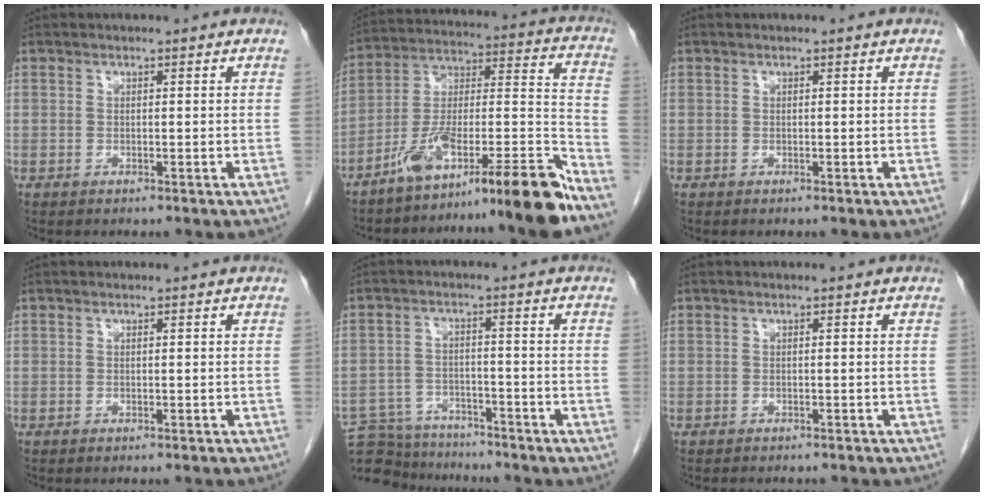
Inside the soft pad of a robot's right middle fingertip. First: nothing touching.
{"total": 19.7, "force": [-14.7, 0.1, 13.0], "torque": [-0.194, 0.013, -0.248]}
{"total": 0.0}
{"total": 3.2, "force": [-3.1, -0.2, 1.0], "torque": [-0.016, -0.011, -0.034]}
{"total": 11.8, "force": [-11.0, 3.7, 2.0], "torque": [-0.042, 0.009, -0.167]}
{"total": 5.7, "force": [-5.2, 1.2, 2.0], "torque": [-0.024, -0.007, -0.059]}